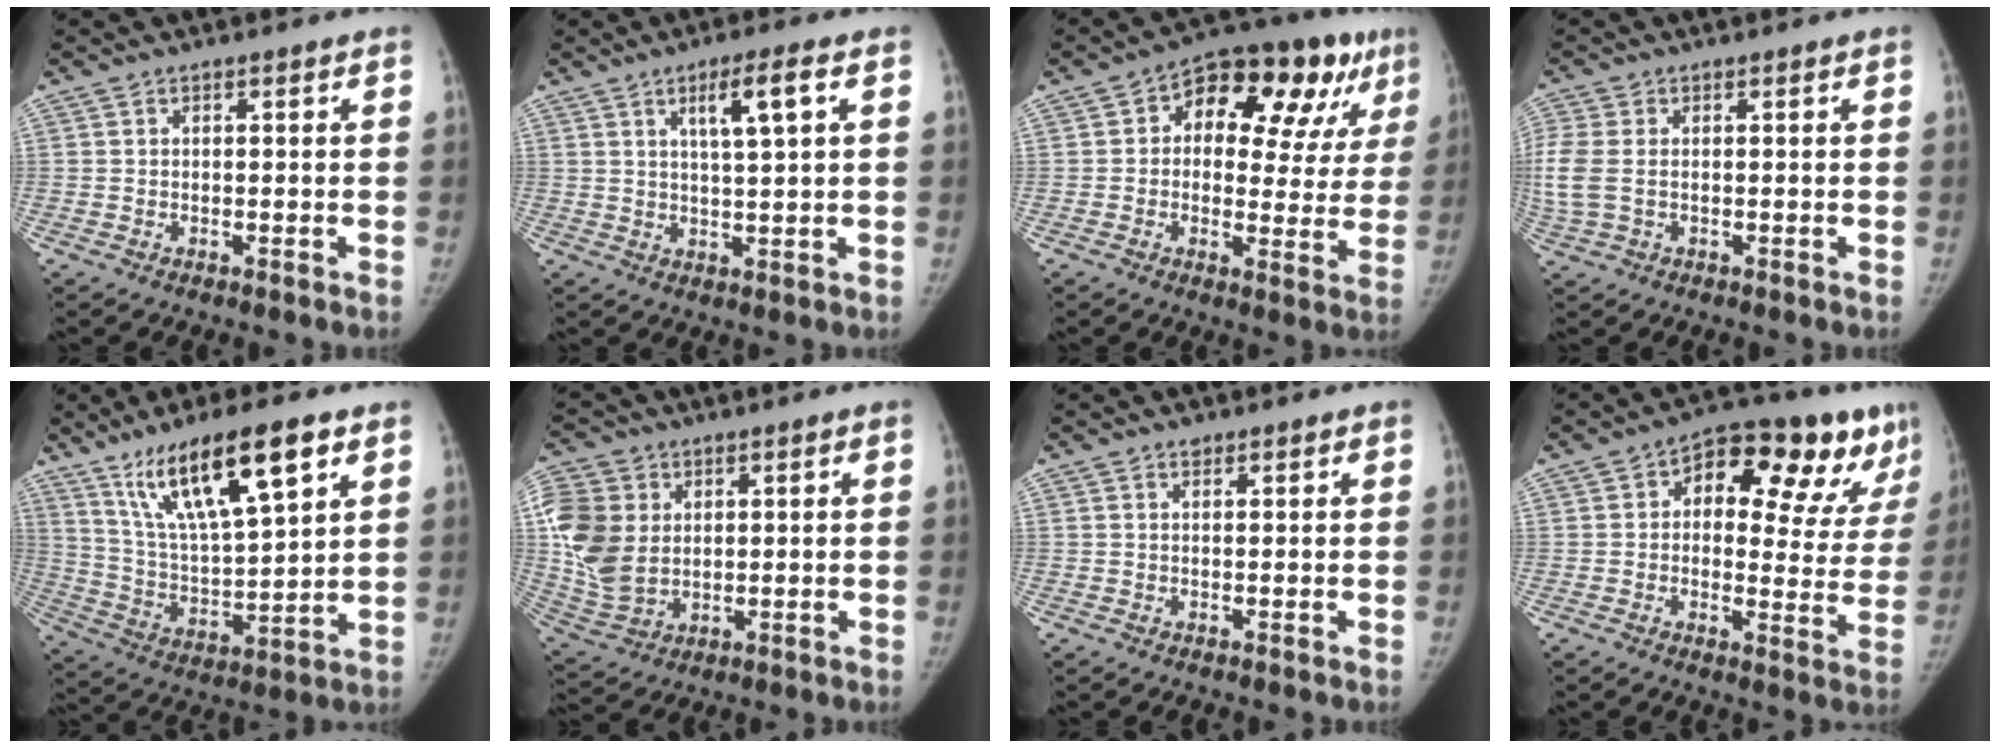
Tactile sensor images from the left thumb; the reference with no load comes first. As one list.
[{"total": 6.3, "force": [2.5, 0.9, 5.7], "torque": [-0.099, -0.008, 0.045]}, {"total": 19.0, "force": [7.5, 10.5, 14.0], "torque": [-0.134, 0.024, 0.096]}, {"total": 6.8, "force": [0.1, 4.4, 5.2], "torque": [-0.157, 0.006, 0.005]}, {"total": 18.5, "force": [10.5, 4.8, 14.5], "torque": [-0.235, -0.037, 0.198]}, {"total": 13.3, "force": [2.9, 10.4, 7.8], "torque": [-0.157, -0.008, 0.063]}, {"total": 1.1, "force": [0.8, 0.7, 0.3], "torque": [0.003, -0.004, 0.009]}, {"total": 19.2, "force": [9.5, 9.7, 13.6], "torque": [-0.126, 0.000, 0.120]}]